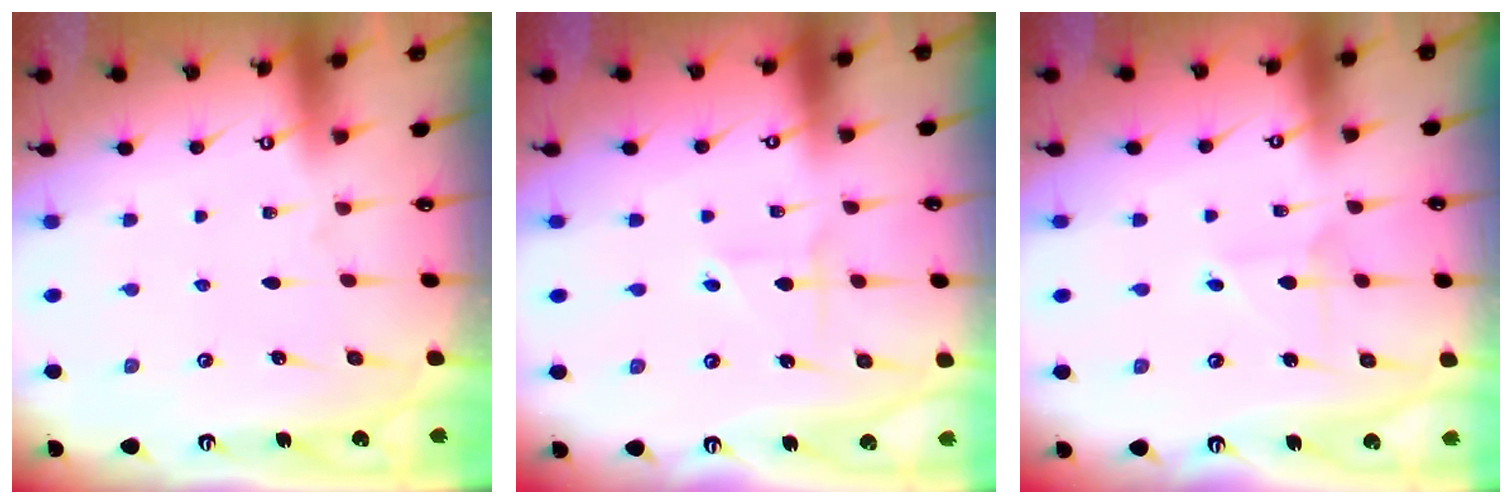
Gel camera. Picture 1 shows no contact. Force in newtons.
{"total": 1.8, "press": 1.8, "slide": 0.2}
{"total": 4.0, "press": 4.0, "slide": 0.4}